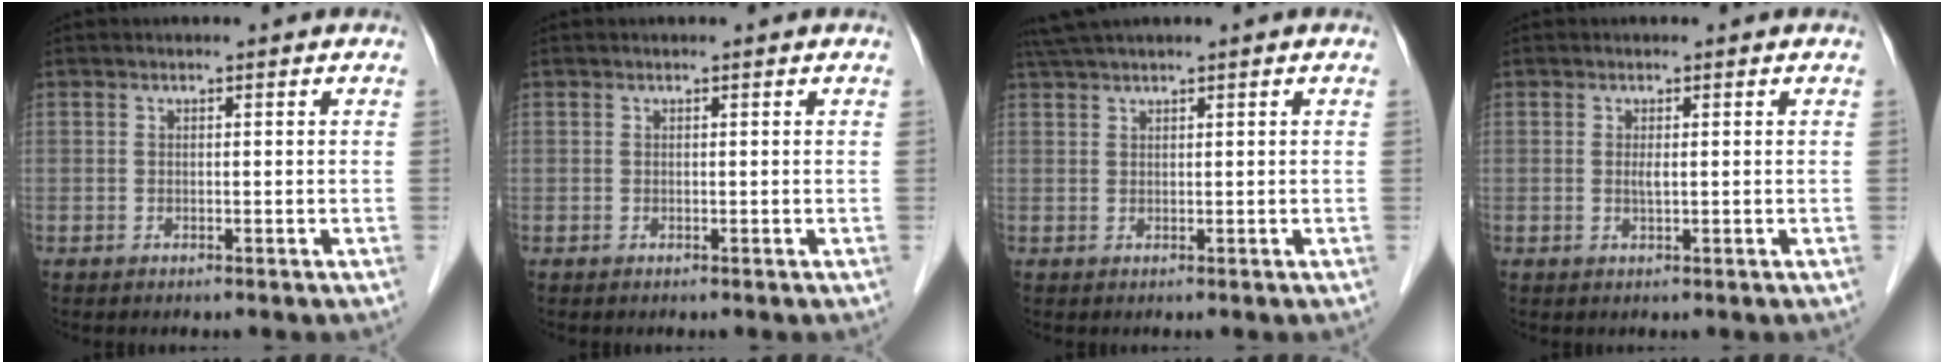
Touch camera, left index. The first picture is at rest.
{"total": 0.0}
{"total": 2.8, "force": [2.3, -0.5, 1.5], "torque": [-0.037, 0.023, 0.051]}
{"total": 1.0, "force": [0.1, 0.1, 1.0], "torque": [-0.025, -0.003, 0.002]}